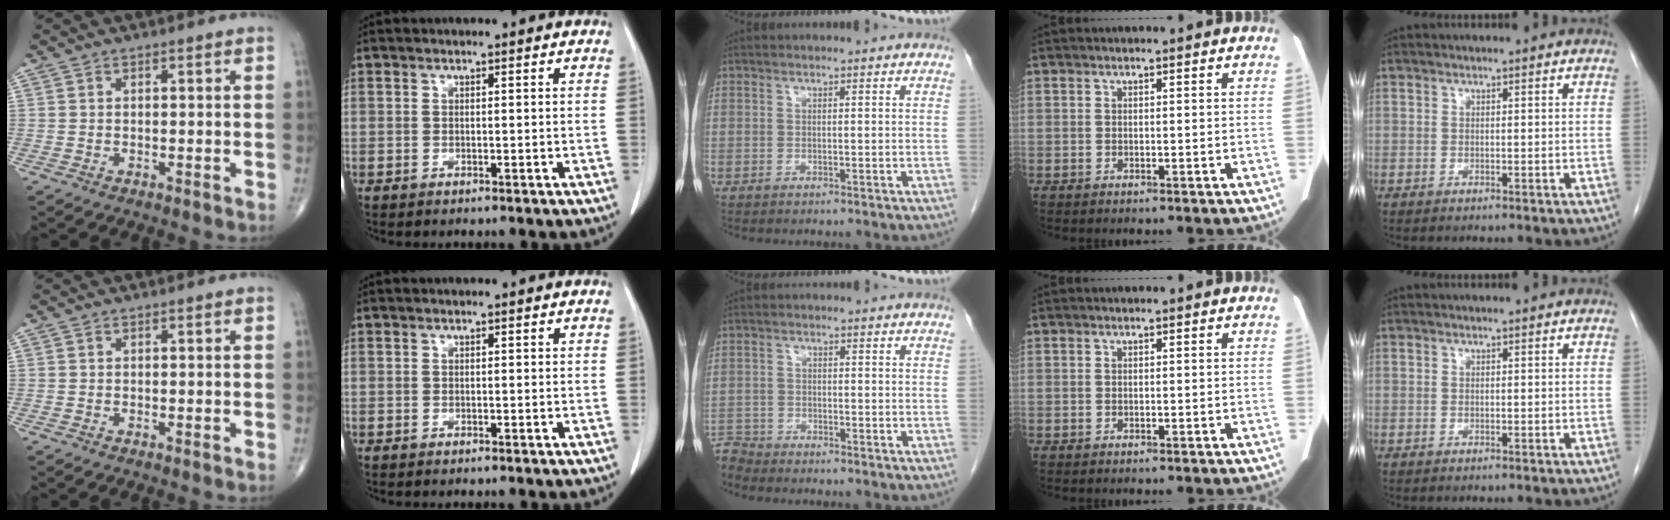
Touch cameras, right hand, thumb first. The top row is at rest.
{"middle": {"total": 3.7, "force": [-3.7, 0.4, -0.7], "torque": [0.014, -0.012, -0.071]}}